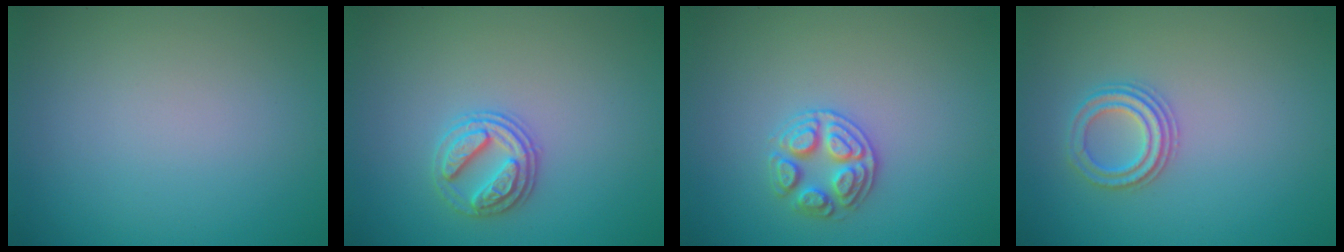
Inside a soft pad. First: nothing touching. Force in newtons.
{"total": 2.7, "press": 2.7, "slide": 0.7}
{"total": 2.6, "press": 2.6, "slide": 0.5}
{"total": 2.2, "press": 2.1, "slide": 0.7}